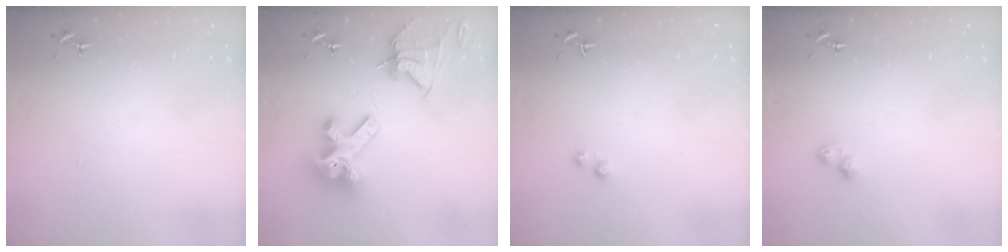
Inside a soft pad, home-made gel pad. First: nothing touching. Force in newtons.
{"total": 15.3, "press": 15.2, "slide": 0.8}
{"total": 2.4, "press": 2.3, "slide": 0.9}
{"total": 4.2, "press": 4.2, "slide": 0.5}